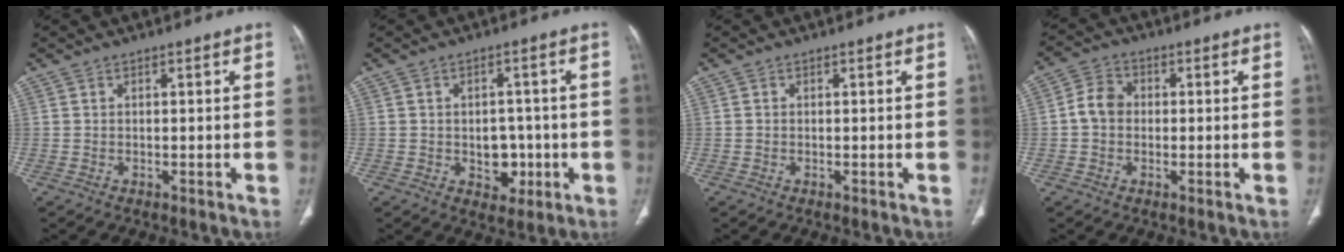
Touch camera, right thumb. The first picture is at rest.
{"total": 5.8, "force": [-1.1, 4.5, 3.5], "torque": [-0.012, 0.009, -0.008]}
{"total": 0.0}
{"total": 5.2, "force": [-0.2, 4.3, 2.9], "torque": [-0.044, 0.015, -0.012]}